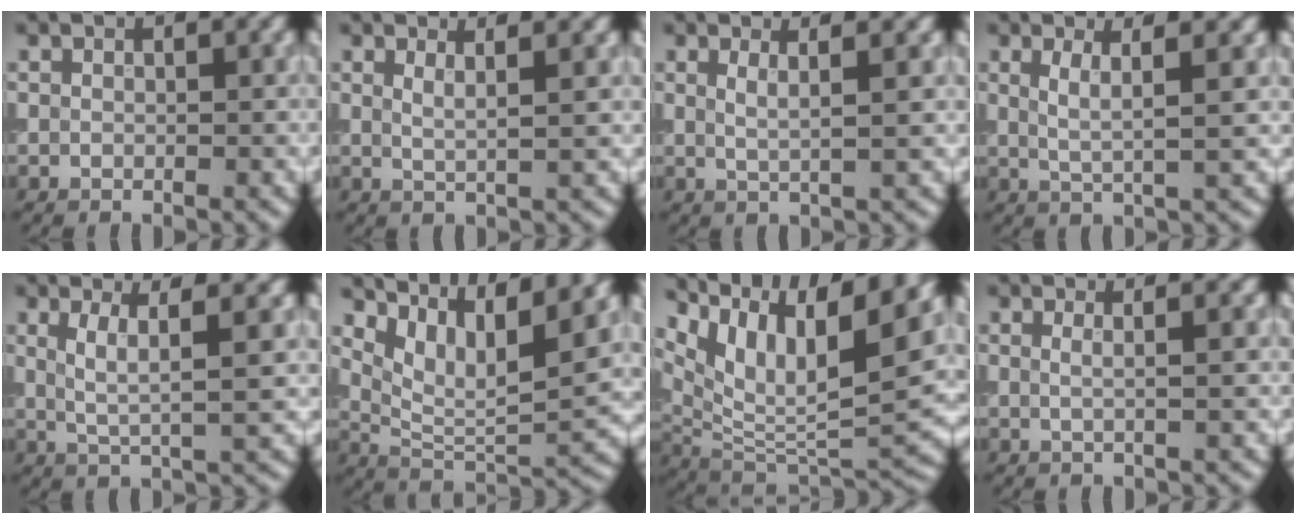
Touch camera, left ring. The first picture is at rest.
{"total": 2.3, "force": [1.2, 0.7, 1.8], "torque": [-0.016, -0.001, 0.012]}
{"total": 2.4, "force": [1.1, 0.7, 2.1], "torque": [-0.024, 0.000, 0.012]}
{"total": 3.2, "force": [1.2, 0.7, 2.9], "torque": [-0.047, -0.003, 0.022]}
{"total": 4.1, "force": [1.4, 0.8, 3.8], "torque": [-0.069, -0.003, 0.027]}
{"total": 8.8, "force": [4.8, 3.2, 6.6], "torque": [-0.118, -0.009, 0.091]}
{"total": 13.4, "force": [7.6, 5.2, 9.7], "torque": [-0.185, 0.020, 0.142]}
{"total": 2.1, "force": [0.6, 0.8, 1.8], "torque": [-0.023, 0.002, -0.008]}